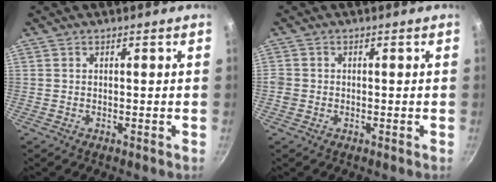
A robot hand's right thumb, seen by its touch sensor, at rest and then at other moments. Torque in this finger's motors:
{"motor_torque": [0.47, 0.42, 0.34, 0.15, -0.06]}